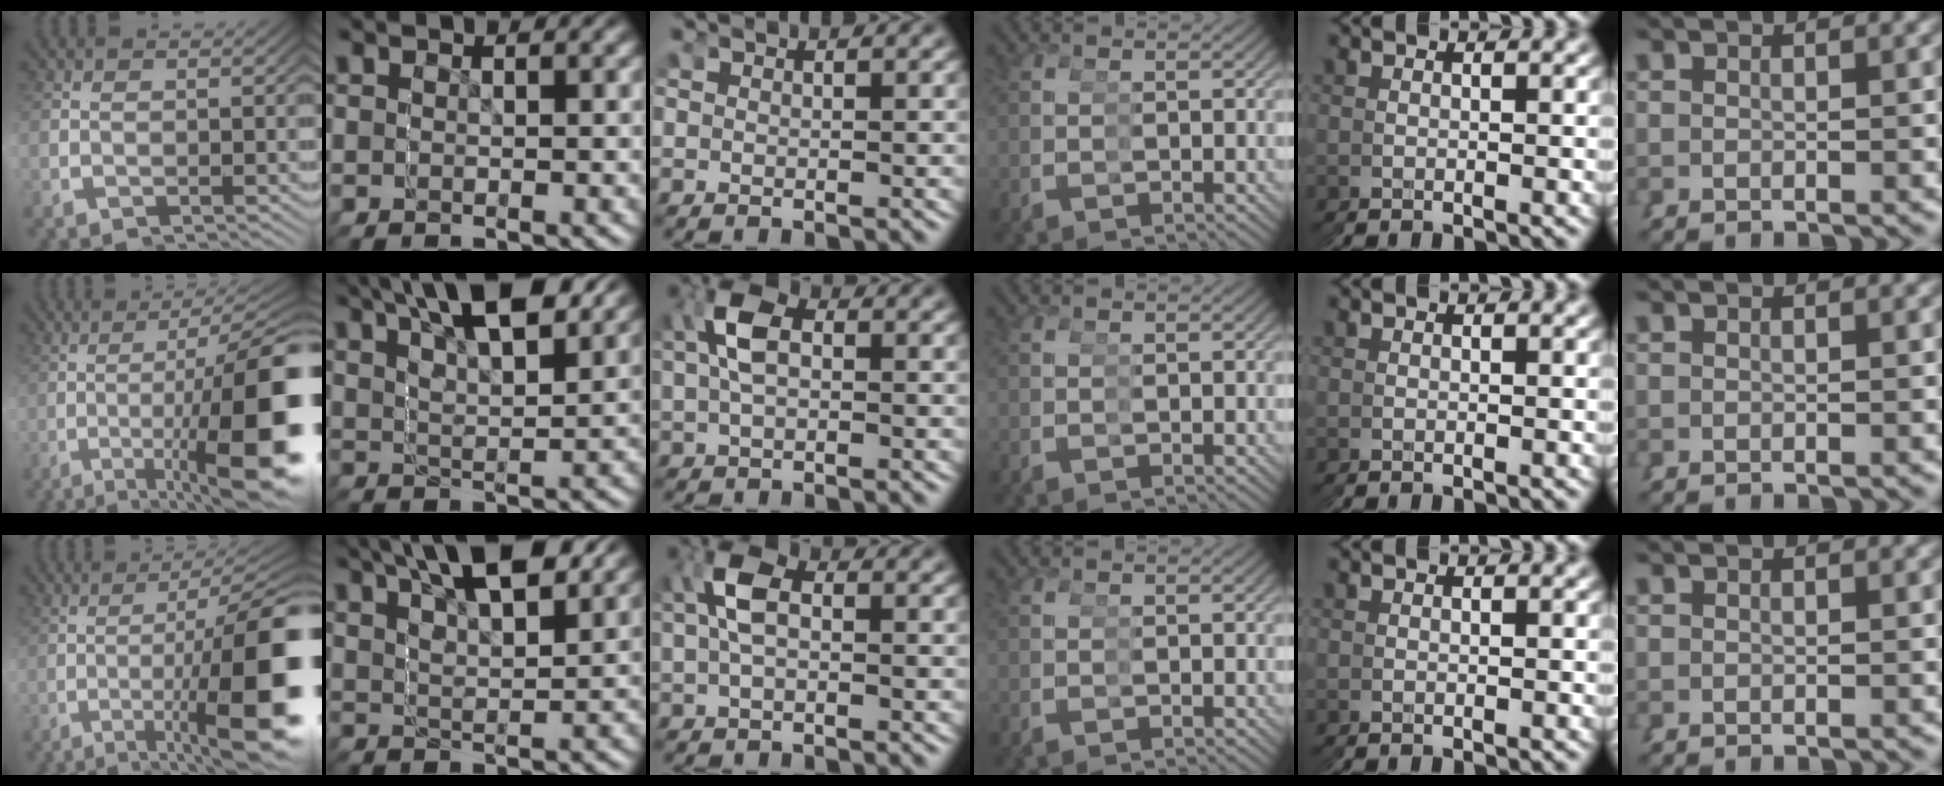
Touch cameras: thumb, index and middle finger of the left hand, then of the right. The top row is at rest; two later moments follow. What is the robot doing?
{"motion": "grasp_and_lifting", "object": "screwdriver"}